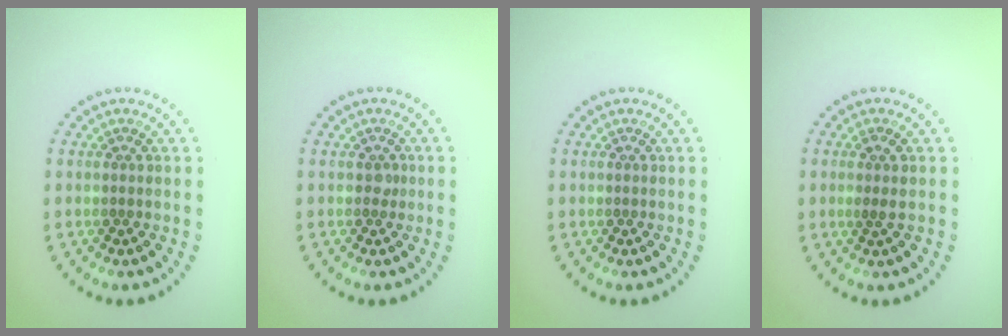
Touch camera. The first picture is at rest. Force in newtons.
{"total": 0.6, "press": 0.5, "slide": 0.4}
{"total": 0.0}
{"total": 1.1, "press": 1.0, "slide": 0.4}